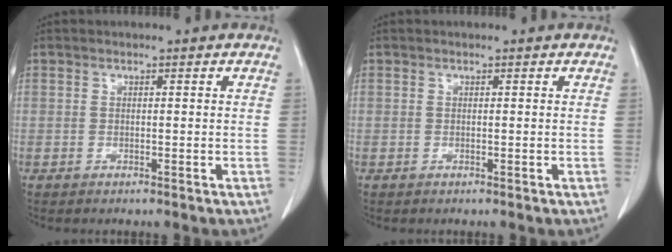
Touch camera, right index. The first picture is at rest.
{"total": 0.0}